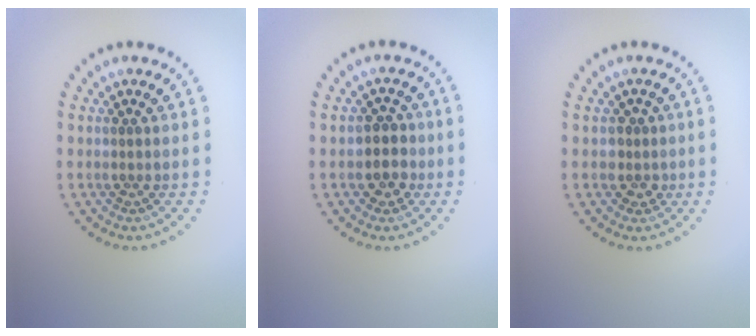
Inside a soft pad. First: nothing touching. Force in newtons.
{"total": 2.5, "press": 2.3, "slide": 1.0}
{"total": 1.7, "press": 1.3, "slide": 1.2}